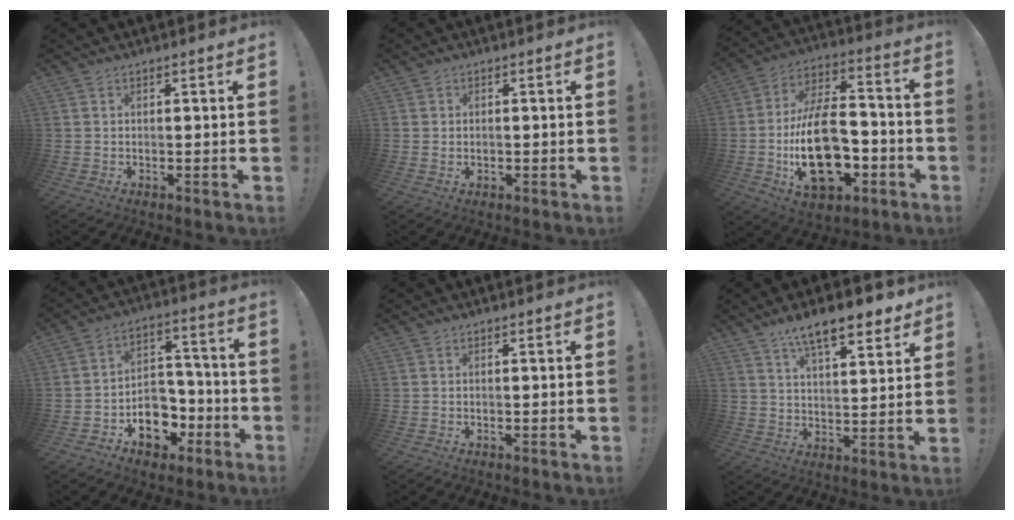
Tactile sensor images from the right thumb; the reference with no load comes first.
{"total": 1.1, "force": [0.3, 1.0, 0.1], "torque": [0.004, -0.002, 0.004]}
{"total": 24.6, "force": [-6.2, 14.4, 18.9], "torque": [-0.338, 0.038, -0.093]}
{"total": 12.5, "force": [-5.8, 9.9, 4.8], "torque": [-0.045, 0.048, -0.086]}
{"total": 0.0}
{"total": 12.4, "force": [8.6, 3.7, 8.3], "torque": [-0.126, -0.050, 0.144]}